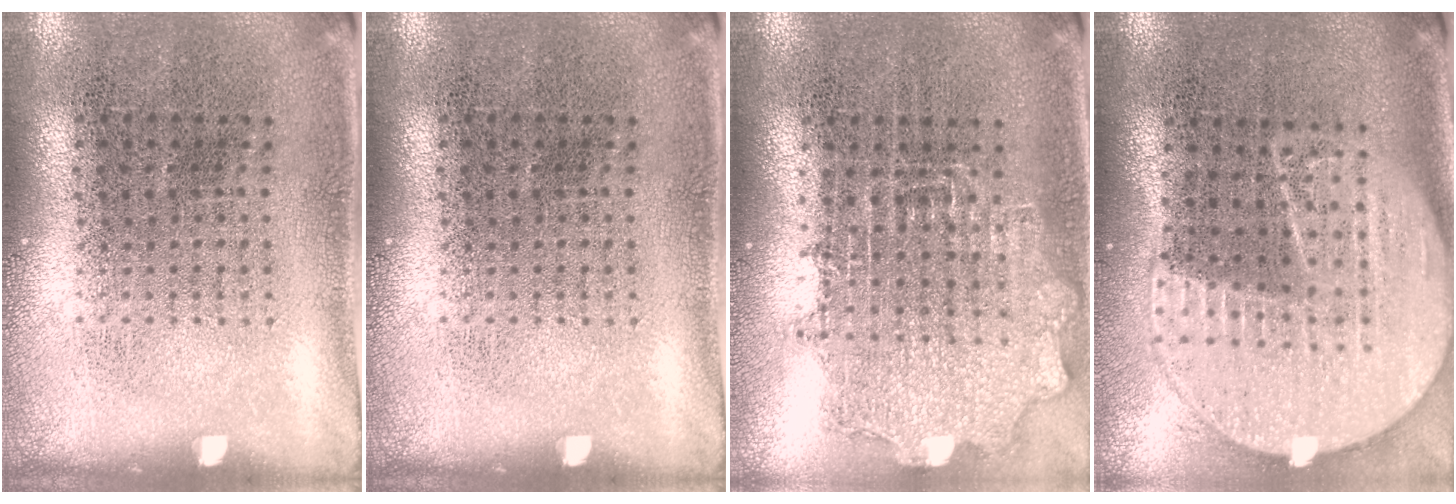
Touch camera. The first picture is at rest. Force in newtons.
{"total": 0.0}
{"total": 1.3, "press": 1.1, "slide": 0.6}
{"total": 2.1, "press": 1.9, "slide": 1.0}